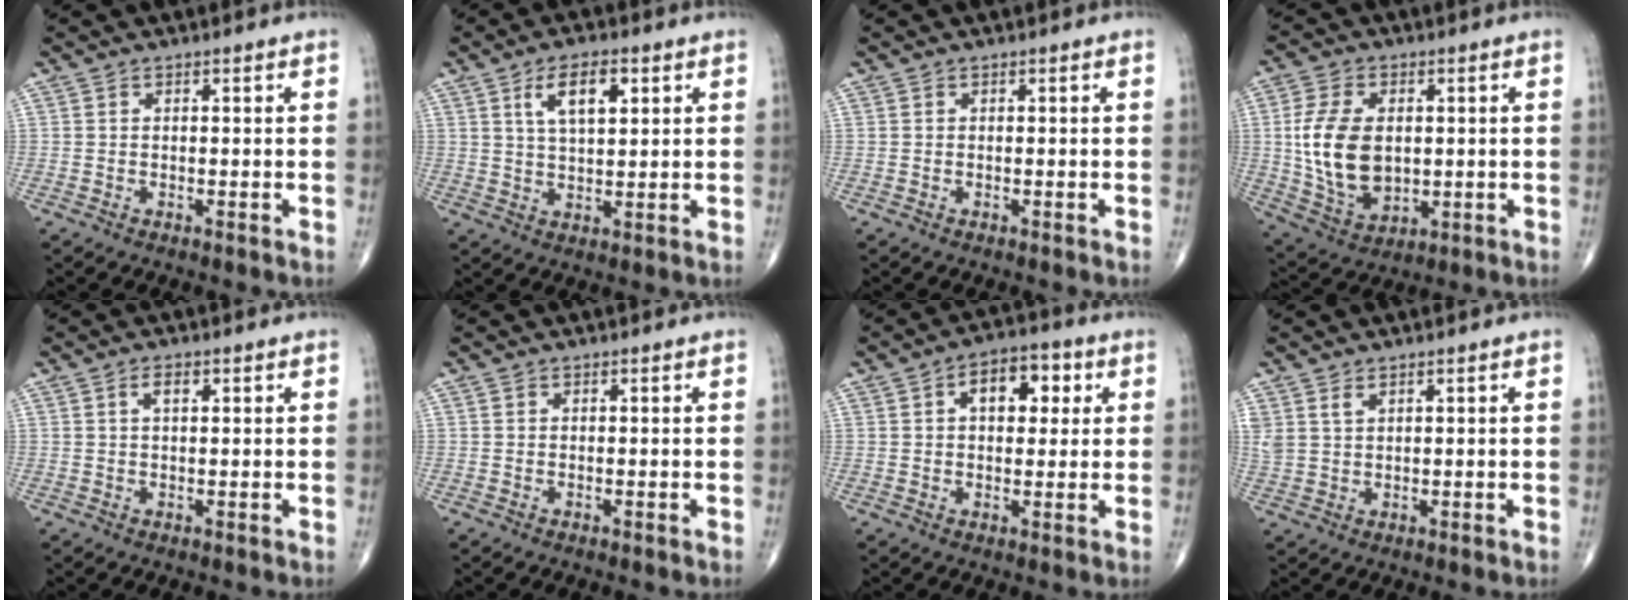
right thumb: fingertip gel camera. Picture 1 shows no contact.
{"total": 7.6, "force": [3.1, 3.4, 6.0], "torque": [-0.096, -0.010, 0.057]}
{"total": 0.0}
{"total": 13.8, "force": [0.8, 8.8, 10.6], "torque": [-0.196, -0.011, 0.028]}
{"total": 2.3, "force": [0.9, 1.0, 1.8], "torque": [-0.031, 0.002, 0.017]}
{"total": 0.0}
{"total": 8.9, "force": [2.5, 5.3, 6.7], "torque": [-0.064, 0.010, 0.032]}
{"total": 3.2, "force": [2.0, 1.8, 1.7], "torque": [-0.036, -0.004, 0.051]}